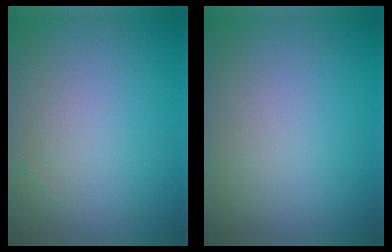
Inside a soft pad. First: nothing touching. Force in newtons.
{"total": 0.0}